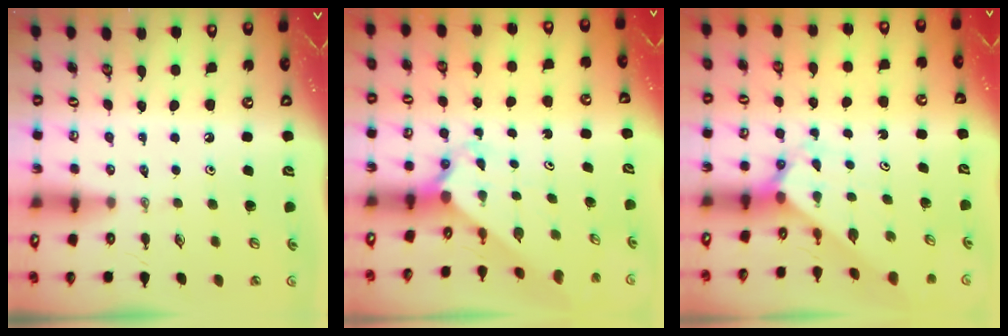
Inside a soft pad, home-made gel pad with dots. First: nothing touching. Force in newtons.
{"total": 2.1, "press": 2.1, "slide": 0.2}
{"total": 2.1, "press": 2.1, "slide": 0.2}